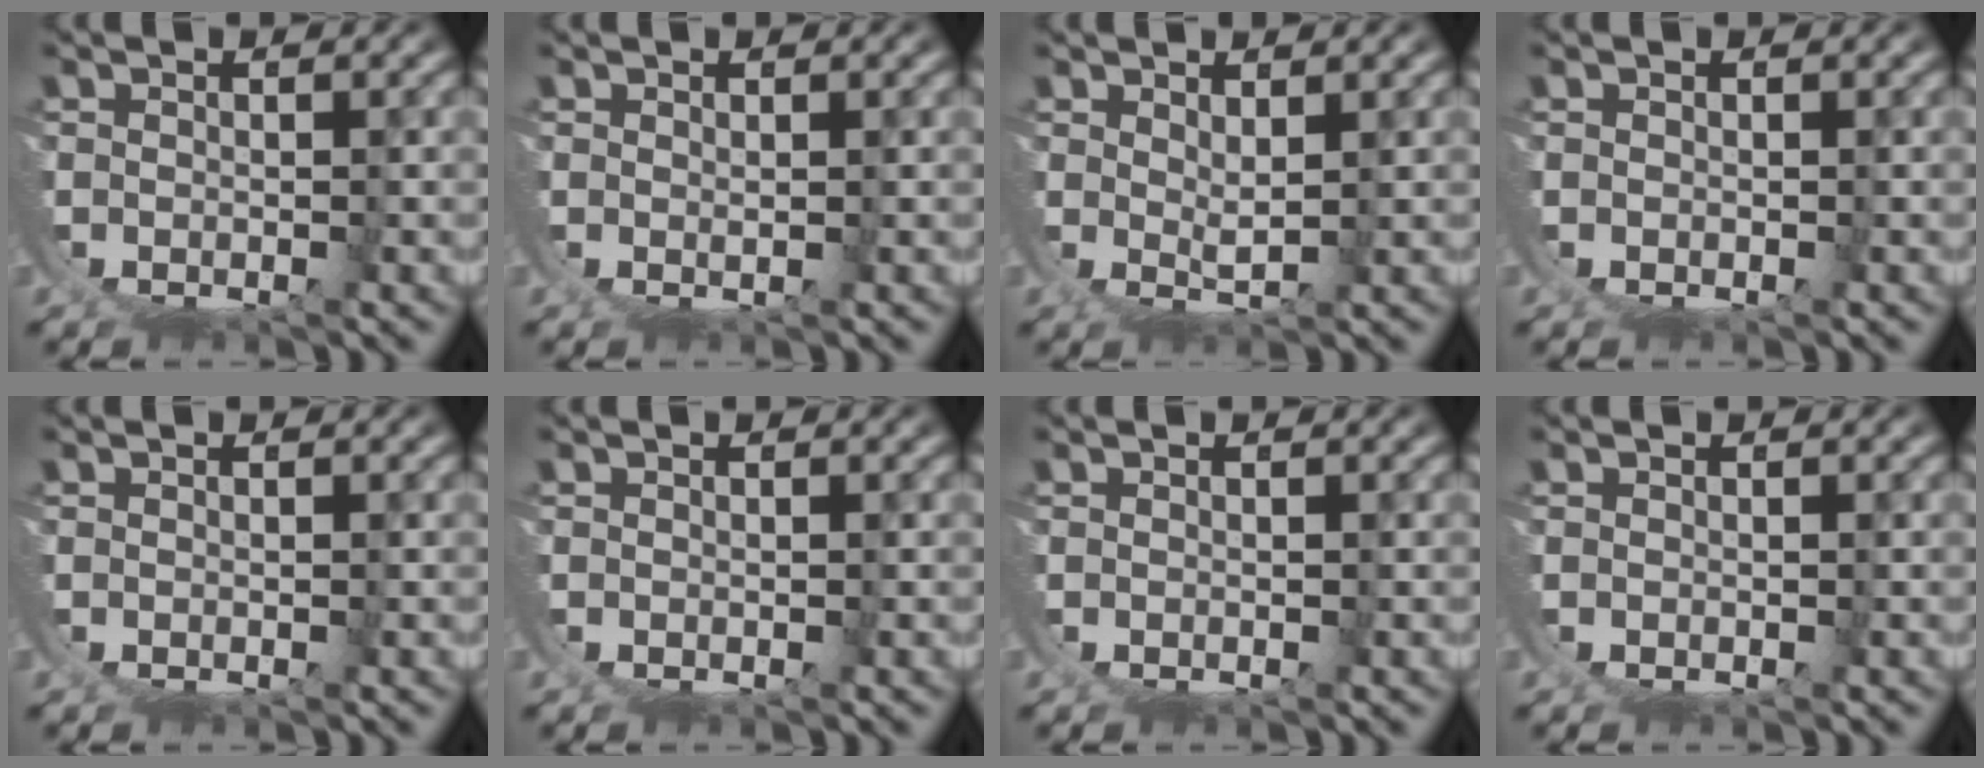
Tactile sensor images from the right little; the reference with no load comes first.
{"total": 1.3, "force": [0.8, -0.9, 0.5], "torque": [-0.006, -0.001, 0.016]}
{"total": 2.3, "force": [1.3, -1.2, 1.5], "torque": [-0.012, -0.013, 0.029]}
{"total": 0.0}
{"total": 0.0}
{"total": 0.0}
{"total": 0.0}
{"total": 0.0}